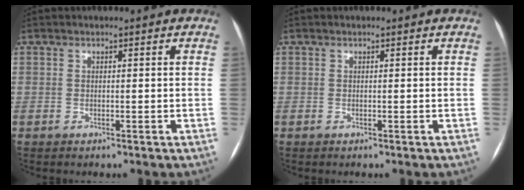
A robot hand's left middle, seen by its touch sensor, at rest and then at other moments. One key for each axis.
{"total": 0.0}